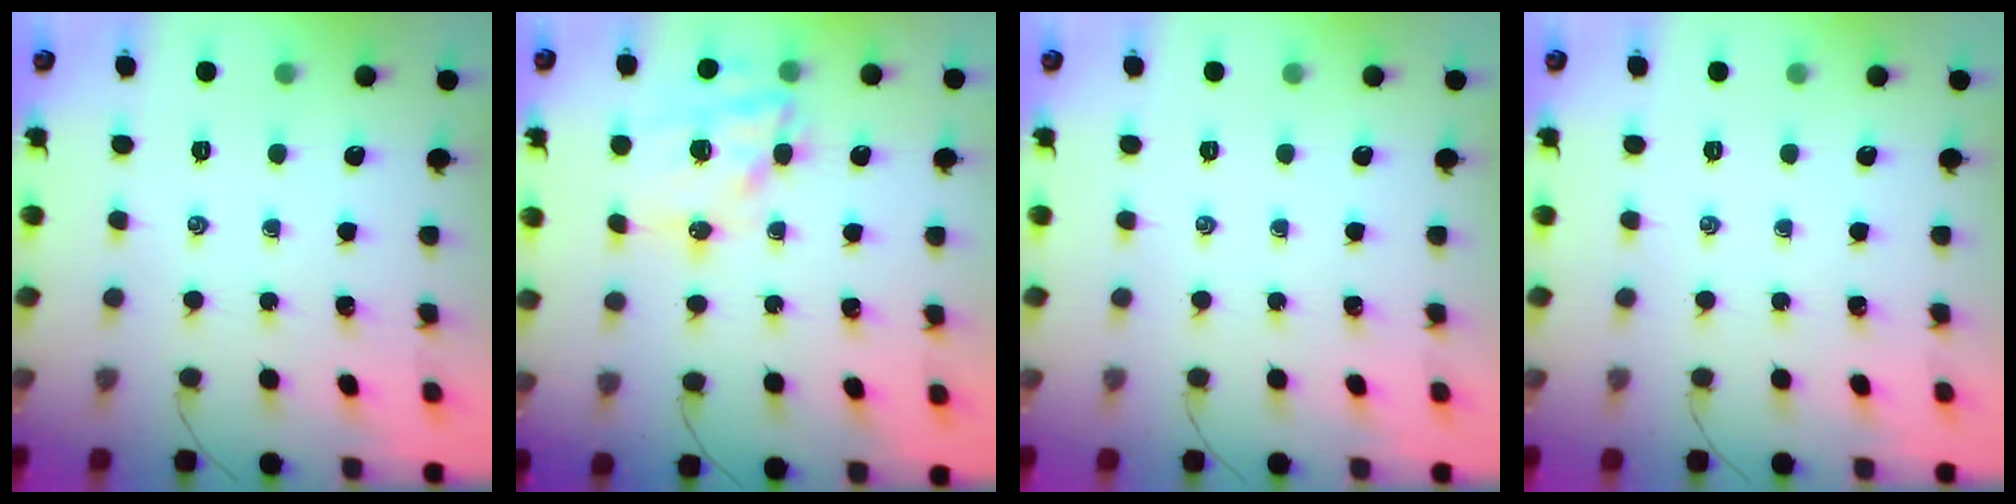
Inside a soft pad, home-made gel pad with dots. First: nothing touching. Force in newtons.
{"total": 16.0, "press": 15.5, "slide": 3.7}
{"total": 0.0}
{"total": 0.0}